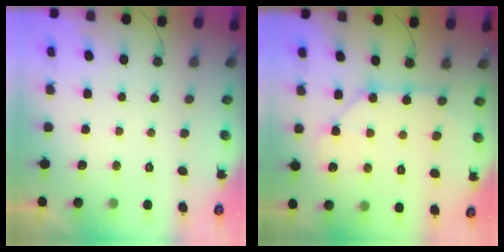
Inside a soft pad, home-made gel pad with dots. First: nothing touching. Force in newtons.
{"total": 9.4, "press": 9.4, "slide": 0.9}